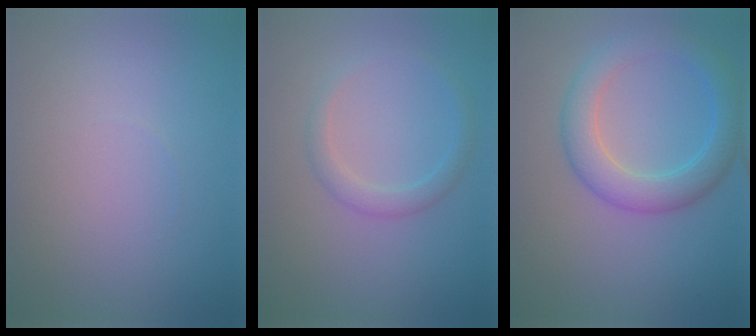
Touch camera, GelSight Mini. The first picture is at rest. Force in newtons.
{"total": 1.8, "press": 1.8, "slide": 0.1}
{"total": 4.7, "press": 4.7, "slide": 0.2}